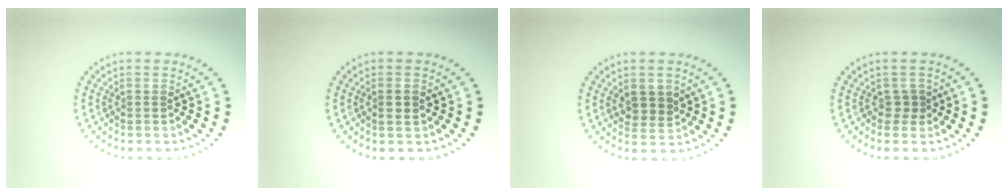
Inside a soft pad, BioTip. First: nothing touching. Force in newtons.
{"total": 1.0, "press": 0.9, "slide": 0.3}
{"total": 2.2, "press": 2.0, "slide": 1.0}
{"total": 1.0, "press": 0.8, "slide": 0.6}